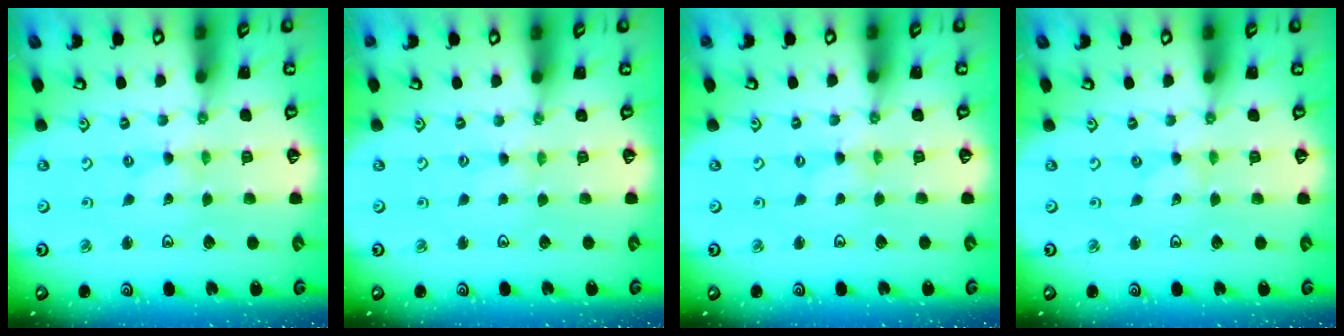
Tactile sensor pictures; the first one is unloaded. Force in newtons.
{"total": 1.3, "press": 1.3, "slide": 0.3}
{"total": 0.0}
{"total": 0.0}